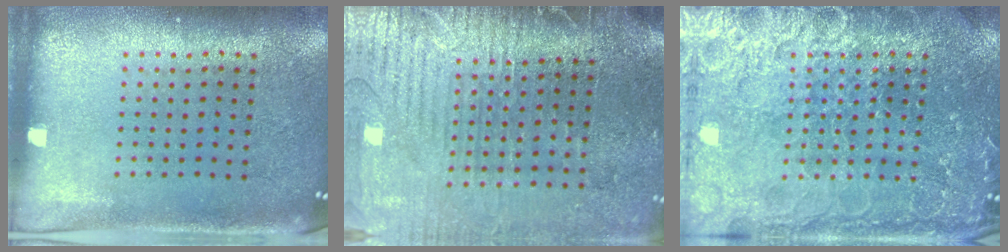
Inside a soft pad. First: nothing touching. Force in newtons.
{"total": 3.7, "press": 3.4, "slide": 1.4}
{"total": 4.3, "press": 4.3, "slide": 0.5}